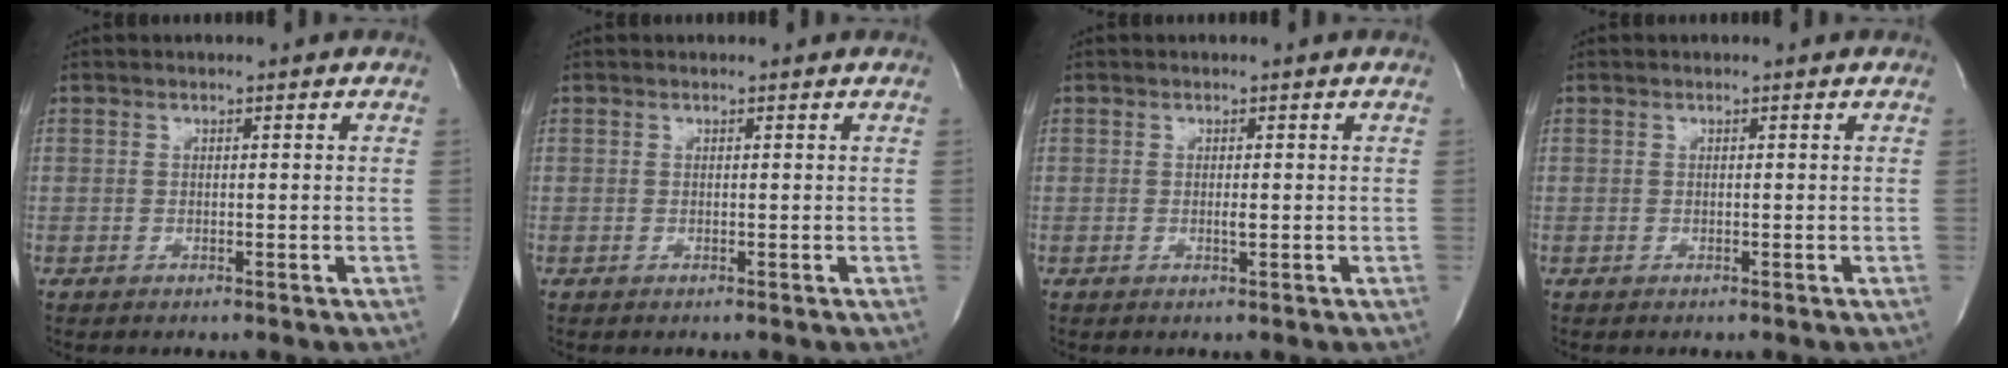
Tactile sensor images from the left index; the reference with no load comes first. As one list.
[{"total": 0.0}, {"total": 0.7, "force": [-0.1, 0.1, 0.7], "torque": [-0.015, -0.002, 0.000]}, {"total": 0.0}]